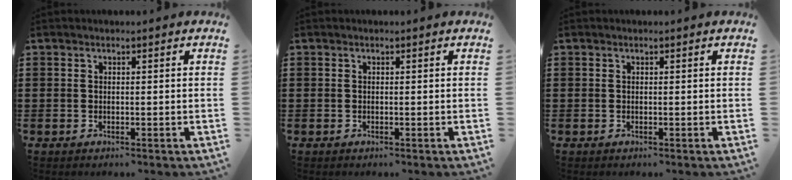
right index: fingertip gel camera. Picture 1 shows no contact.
{"total": 0.0}
{"total": 0.0}